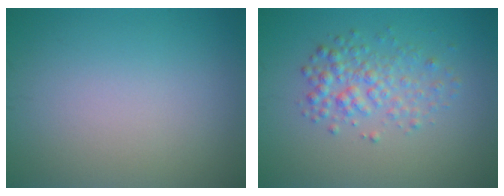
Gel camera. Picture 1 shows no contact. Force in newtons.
{"total": 3.1, "press": 3.1, "slide": 0.1}